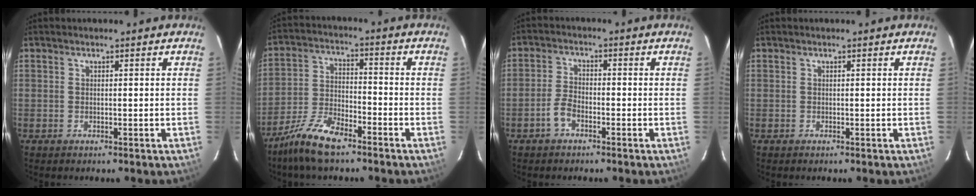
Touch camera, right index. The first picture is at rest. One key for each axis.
{"total": 10.0, "fx": -7.8, "fy": 2.8, "fz": 5.6, "tx": -0.124, "ty": -0.002, "tz": -0.152}
{"total": 3.5, "fx": -2.2, "fy": 1.7, "fz": 2.1, "tx": -0.056, "ty": 0.008, "tz": -0.044}
{"total": 0.0}